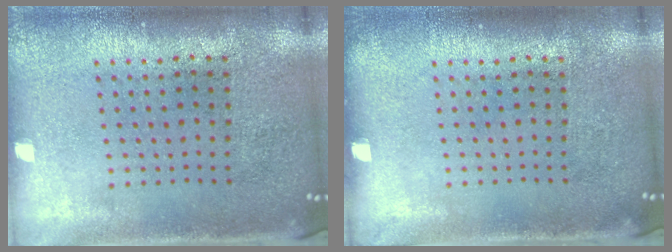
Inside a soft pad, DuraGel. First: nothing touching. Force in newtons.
{"total": 0.0}